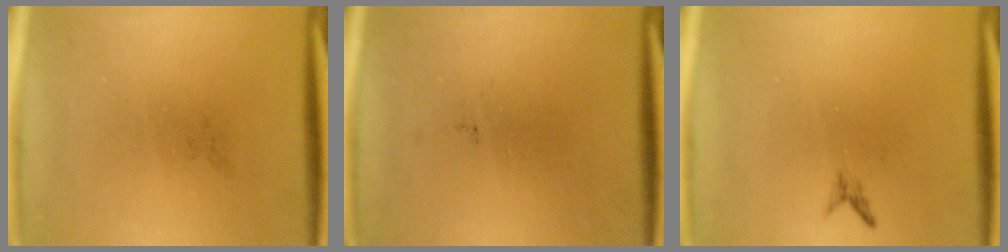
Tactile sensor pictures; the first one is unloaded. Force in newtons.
{"total": 0.0}
{"total": 0.7}